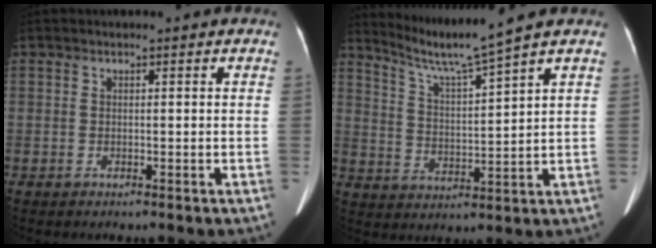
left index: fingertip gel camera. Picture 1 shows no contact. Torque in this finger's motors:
{"motor_torque": [0.26, -0.75, -0.02, 0.02]}